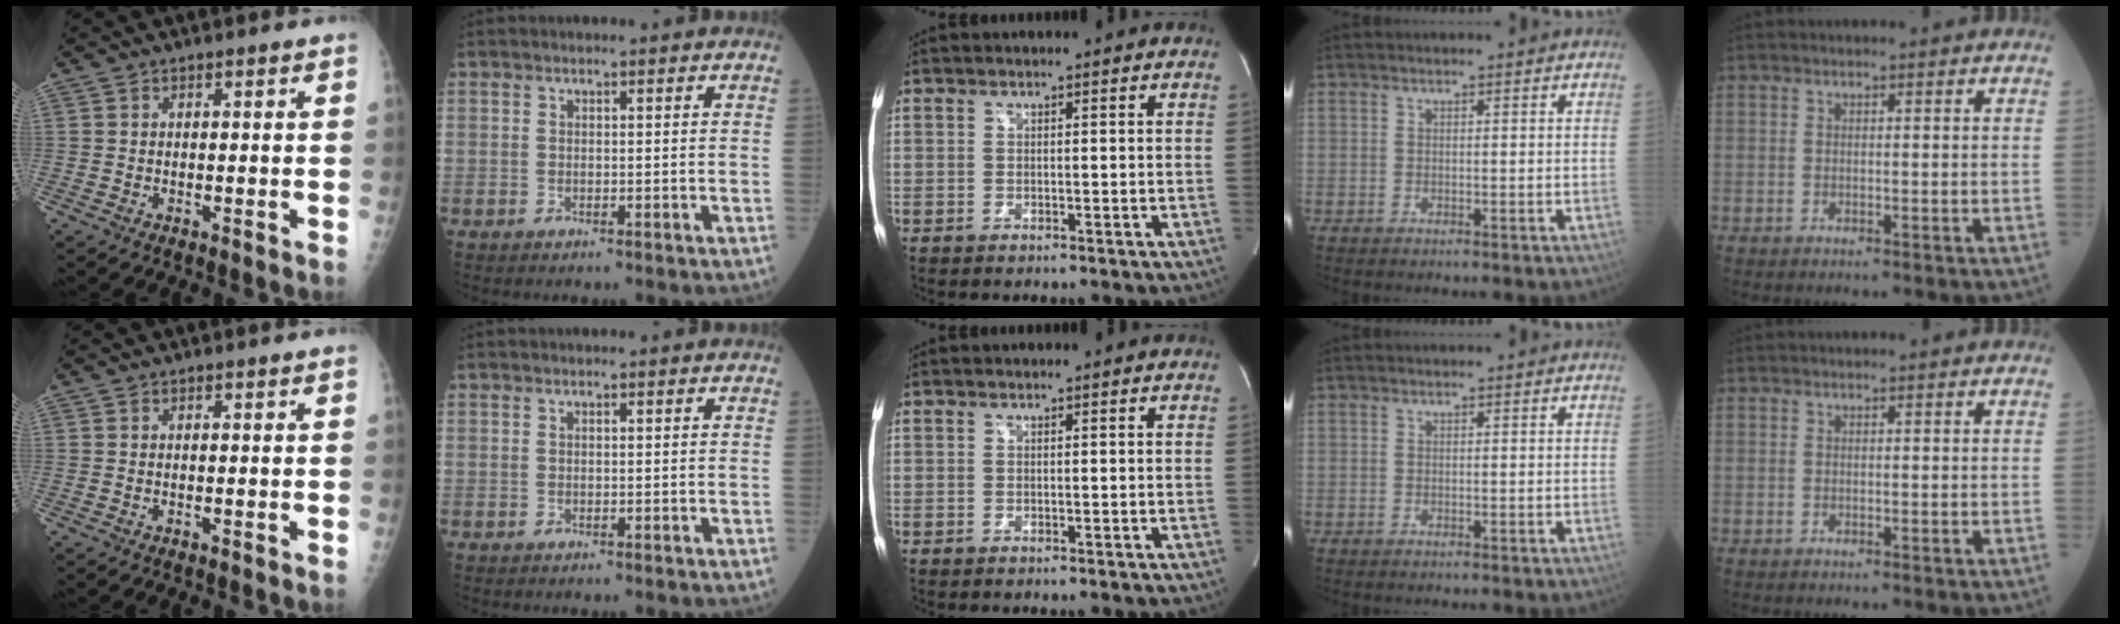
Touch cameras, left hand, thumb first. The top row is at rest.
{}